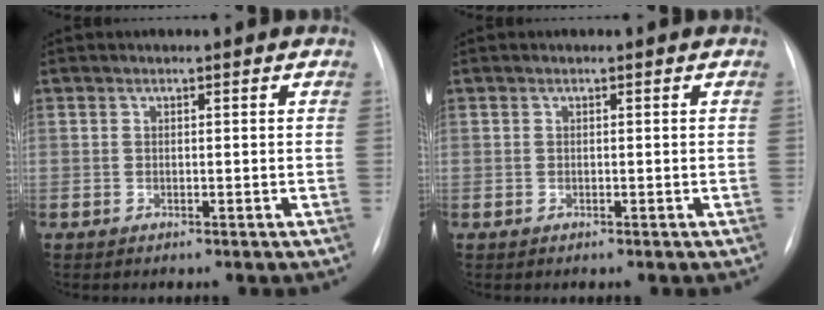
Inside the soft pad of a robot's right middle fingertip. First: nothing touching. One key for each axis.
{"total": 0.0}